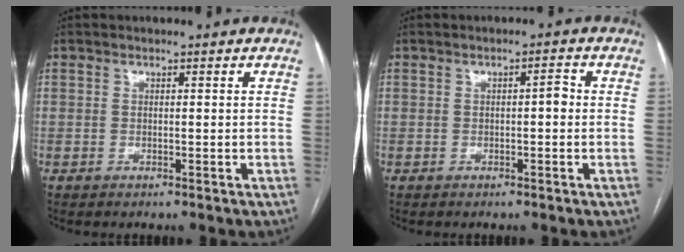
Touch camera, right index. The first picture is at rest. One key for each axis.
{"total": 1.8, "fx": -0.1, "fy": 0.5, "fz": 1.7, "tx": -0.022, "ty": 0.009, "tz": -0.001}